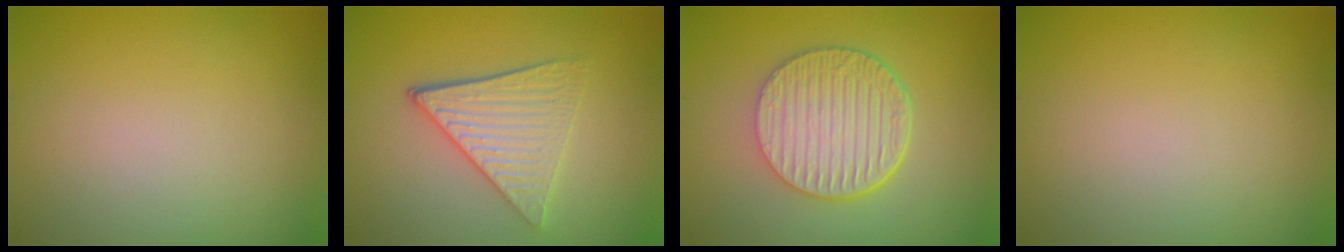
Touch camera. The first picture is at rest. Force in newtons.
{"total": 4.3, "press": 3.4, "slide": 2.6}
{"total": 6.7, "press": 4.6, "slide": 4.8}
{"total": 0.0}